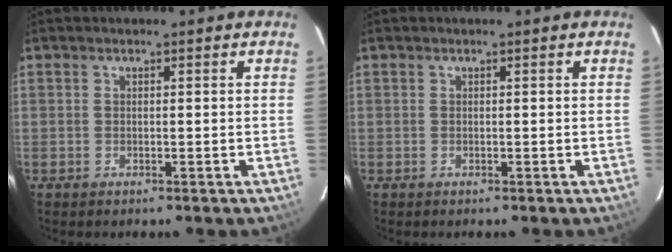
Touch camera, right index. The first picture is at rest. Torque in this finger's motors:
{"motor_torque": [-0.03, -0.03, 0.00, 0.00]}